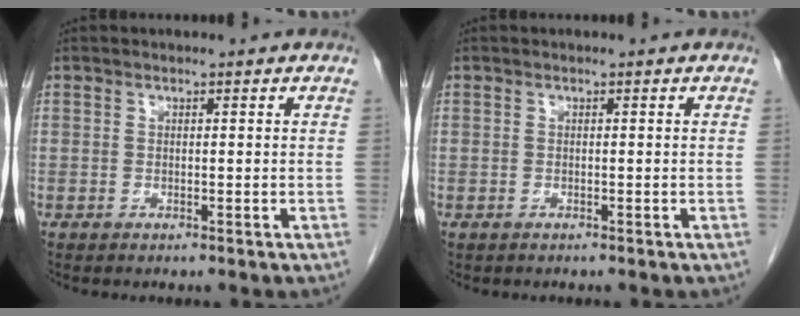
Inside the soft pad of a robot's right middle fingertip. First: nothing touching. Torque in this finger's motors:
{"motor_torque": [0.12, -0.10, -0.01, 0.00]}